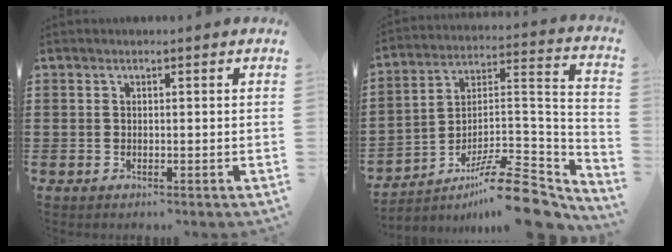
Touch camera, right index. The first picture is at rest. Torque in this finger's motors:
{"motor_torque": [0.00, 0.09, -1.05, -0.21]}